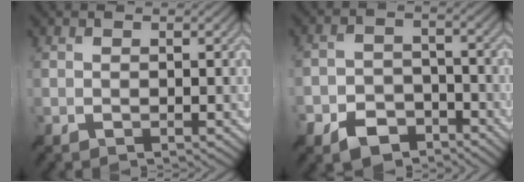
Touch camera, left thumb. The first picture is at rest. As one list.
[{"total": 5.9, "force": [-4.4, 3.1, 2.5], "torque": [-0.047, -0.002, -0.088]}]